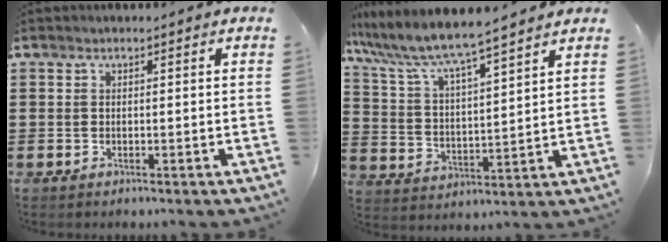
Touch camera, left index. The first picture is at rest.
{"total": 6.5, "force": [5.9, -0.1, 2.7], "torque": [-0.079, -0.037, 0.097]}